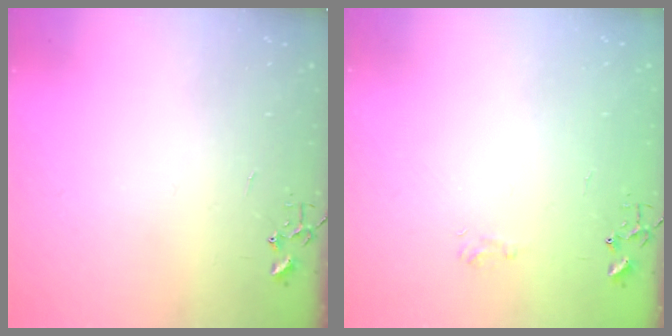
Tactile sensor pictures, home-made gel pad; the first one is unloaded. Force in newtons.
{"total": 5.6, "press": 5.6, "slide": 0.7}